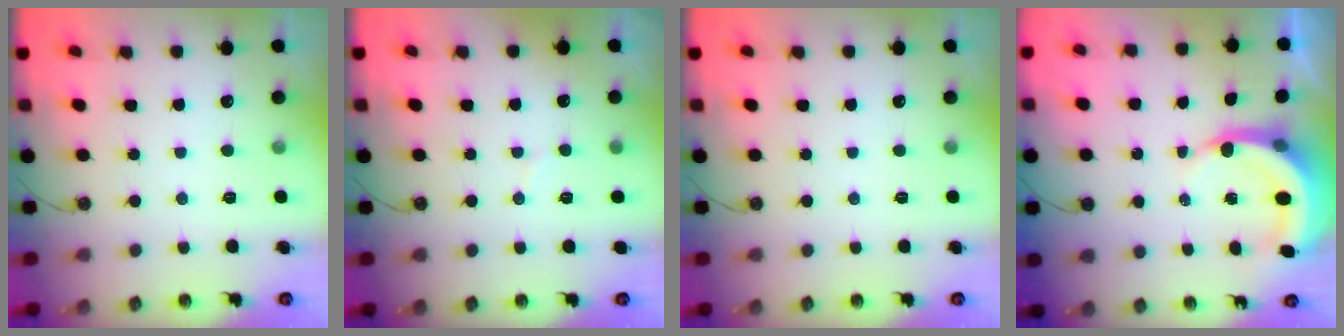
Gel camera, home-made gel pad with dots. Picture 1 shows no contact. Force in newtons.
{"total": 3.5, "press": 3.5, "slide": 0.3}
{"total": 0.0}
{"total": 5.9, "press": 5.8, "slide": 1.0}